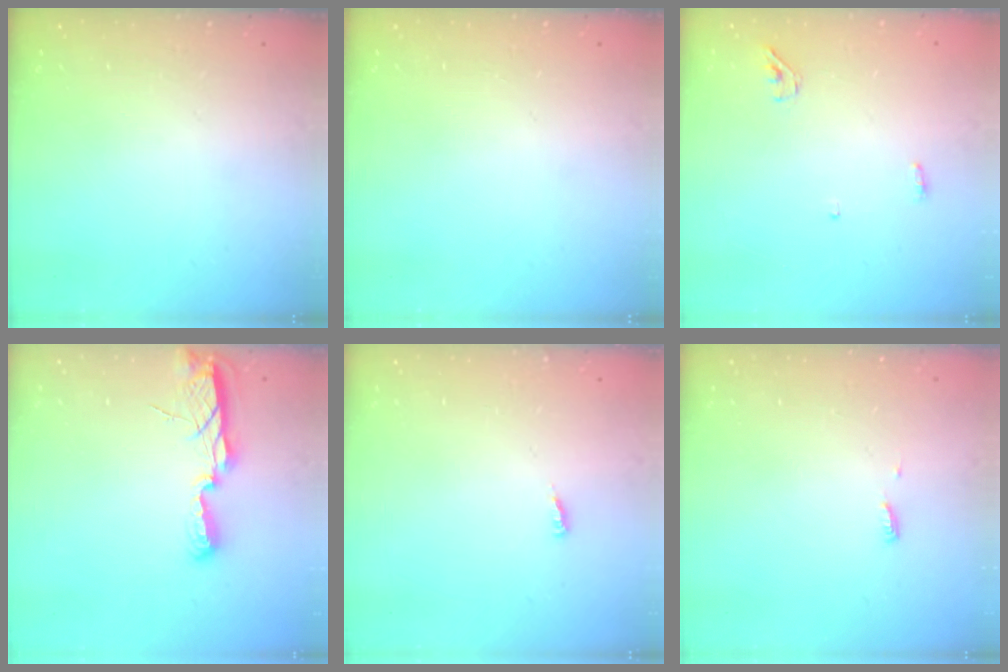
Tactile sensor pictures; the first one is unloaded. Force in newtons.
{"total": 0.0}
{"total": 3.4, "press": 3.3, "slide": 1.0}
{"total": 9.3, "press": 8.3, "slide": 4.1}
{"total": 2.6, "press": 2.6, "slide": 0.3}
{"total": 3.9, "press": 3.9, "slide": 0.5}